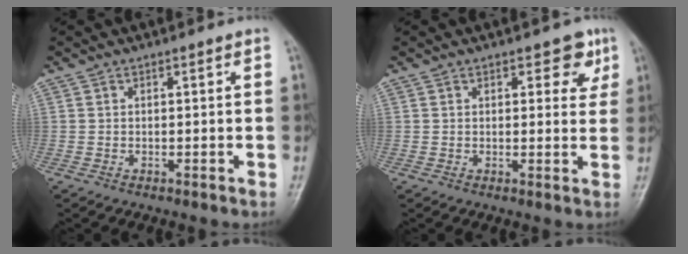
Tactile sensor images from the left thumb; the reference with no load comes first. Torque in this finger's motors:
{"motor_torque": [-0.09, 0.06, -0.10, -0.30, 0.08]}